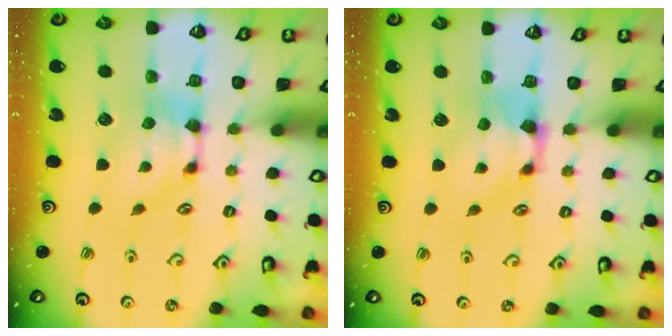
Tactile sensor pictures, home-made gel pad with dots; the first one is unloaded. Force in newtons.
{"total": 0.6, "press": 0.1, "slide": 0.6}